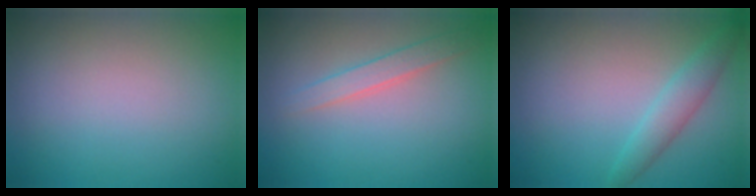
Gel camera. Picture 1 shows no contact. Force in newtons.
{"total": 1.8, "press": 1.8, "slide": 0.1}
{"total": 2.3, "press": 2.3, "slide": 0.1}